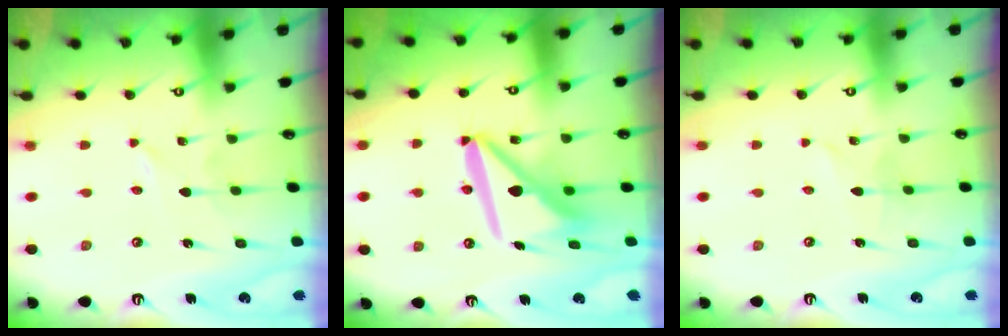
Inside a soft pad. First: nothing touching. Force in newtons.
{"total": 14.5, "press": 14.4, "slide": 1.5}
{"total": 1.7, "press": 1.7, "slide": 0.1}